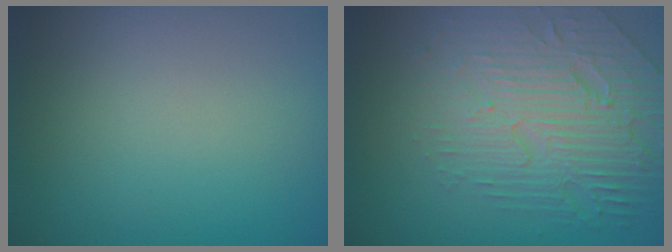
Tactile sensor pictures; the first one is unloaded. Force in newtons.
{"total": 6.8, "press": 4.9, "slide": 4.7}